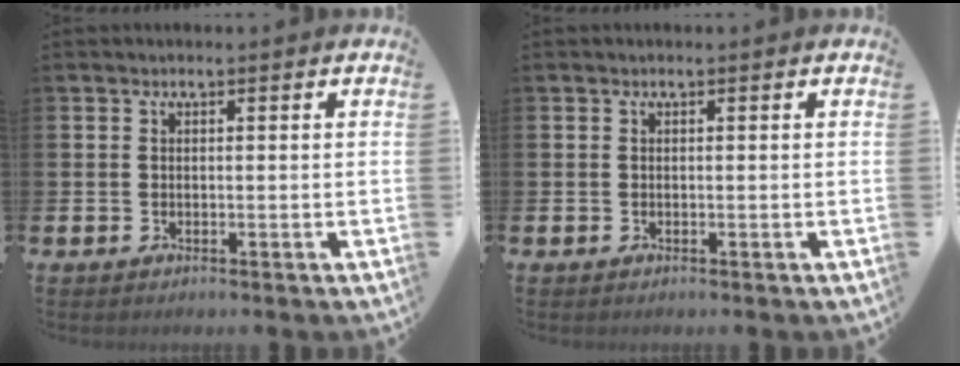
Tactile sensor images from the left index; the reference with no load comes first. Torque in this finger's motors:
{"motor_torque": [-0.01, 0.01, 0.00, 0.00]}